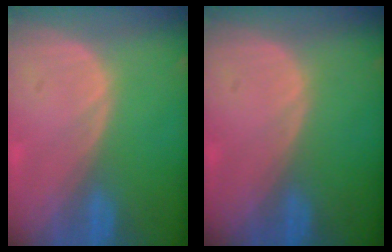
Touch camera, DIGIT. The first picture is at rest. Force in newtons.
{"total": 0.0}